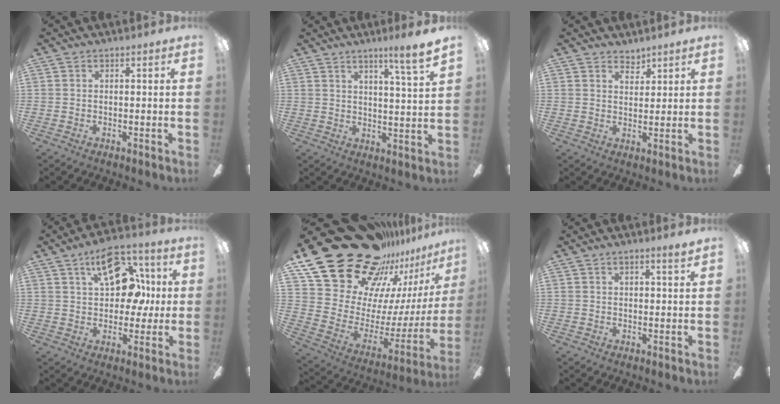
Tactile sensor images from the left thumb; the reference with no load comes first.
{"total": 6.9, "force": [5.3, -0.5, 4.4], "torque": [-0.065, -0.035, 0.082]}
{"total": 3.6, "force": [3.2, 1.5, 0.6], "torque": [-0.002, -0.018, 0.057]}
{"total": 16.3, "force": [6.2, 9.9, 11.4], "torque": [-0.155, -0.005, 0.106]}
{"total": 30.4, "force": [23.4, 14.2, 13.3], "torque": [-0.220, -0.190, 0.456]}
{"total": 2.1, "force": [1.5, 0.0, 1.5], "torque": [-0.023, -0.005, 0.023]}